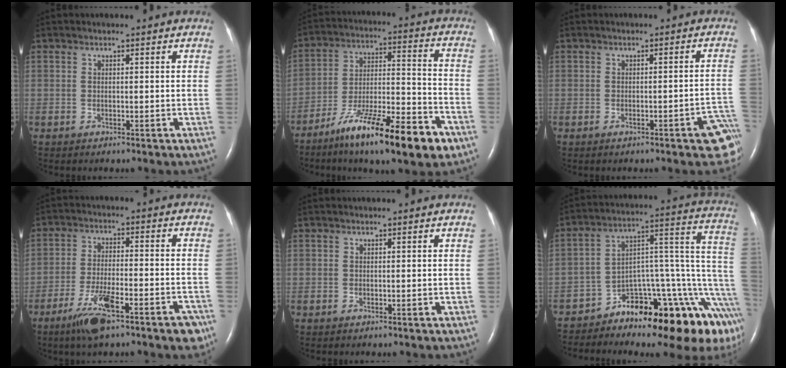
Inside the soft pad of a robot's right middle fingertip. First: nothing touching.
{"total": 18.7, "force": [-11.7, 2.7, 14.4], "torque": [-0.220, -0.012, -0.192]}
{"total": 5.9, "force": [-3.7, 0.9, 4.5], "torque": [-0.029, 0.011, -0.045]}
{"total": 10.7, "force": [-6.6, 2.0, 8.2], "torque": [-0.132, -0.009, -0.106]}
{"total": 0.0}
{"total": 20.9, "force": [-13.8, 5.7, 14.6], "torque": [-0.091, 0.067, -0.187]}